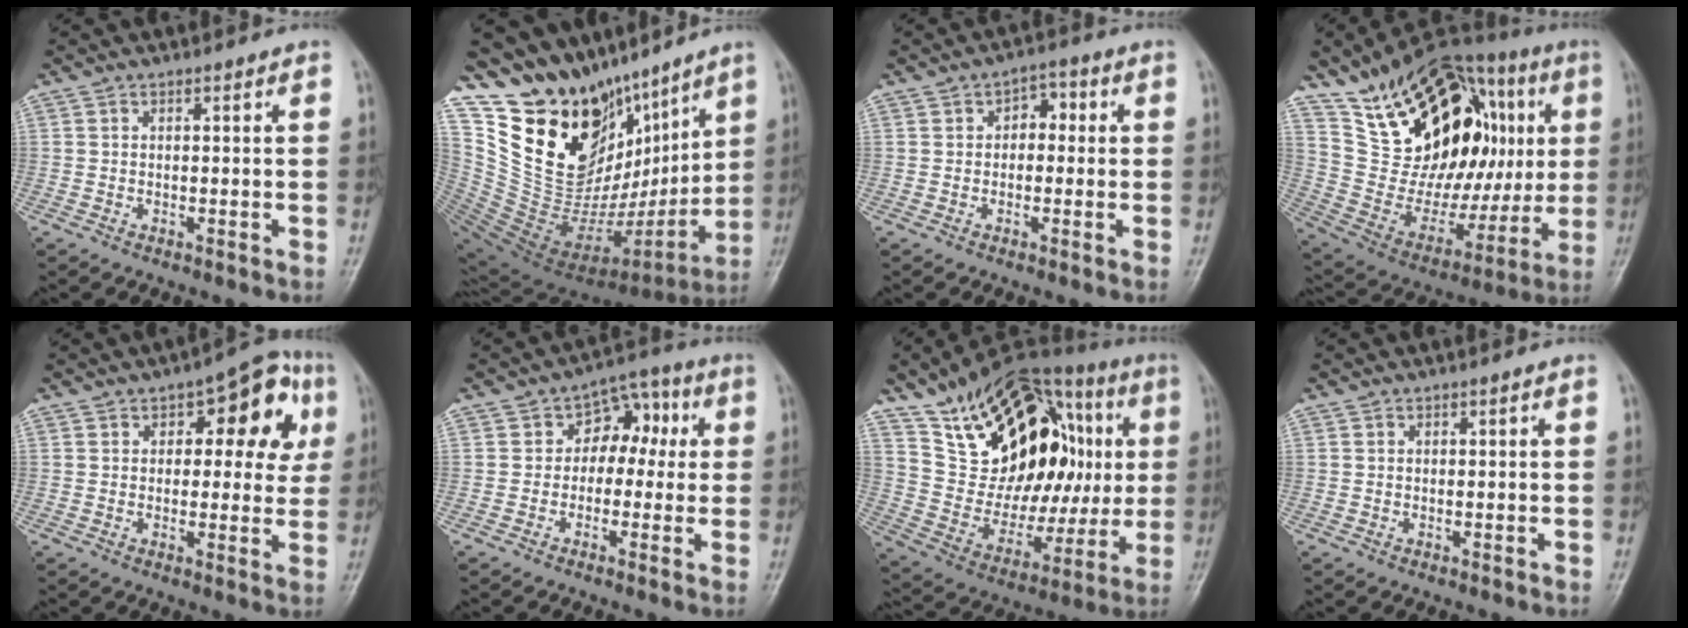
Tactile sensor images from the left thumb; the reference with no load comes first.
{"total": 25.4, "force": [15.5, 14.7, 13.8], "torque": [-0.178, -0.068, 0.282]}
{"total": 4.0, "force": [0.4, 2.9, 2.7], "torque": [-0.012, 0.015, -0.004]}
{"total": 31.5, "force": [9.4, 18.1, 24.0], "torque": [-0.328, 0.020, 0.171]}
{"total": 12.6, "force": [4.1, 6.7, 9.8], "torque": [-0.068, 0.013, 0.045]}
{"total": 7.9, "force": [0.7, 5.9, 5.2], "torque": [-0.022, 0.027, -0.004]}
{"total": 30.3, "force": [8.1, 17.9, 23.0], "torque": [-0.303, 0.022, 0.146]}
{"total": 0.0}